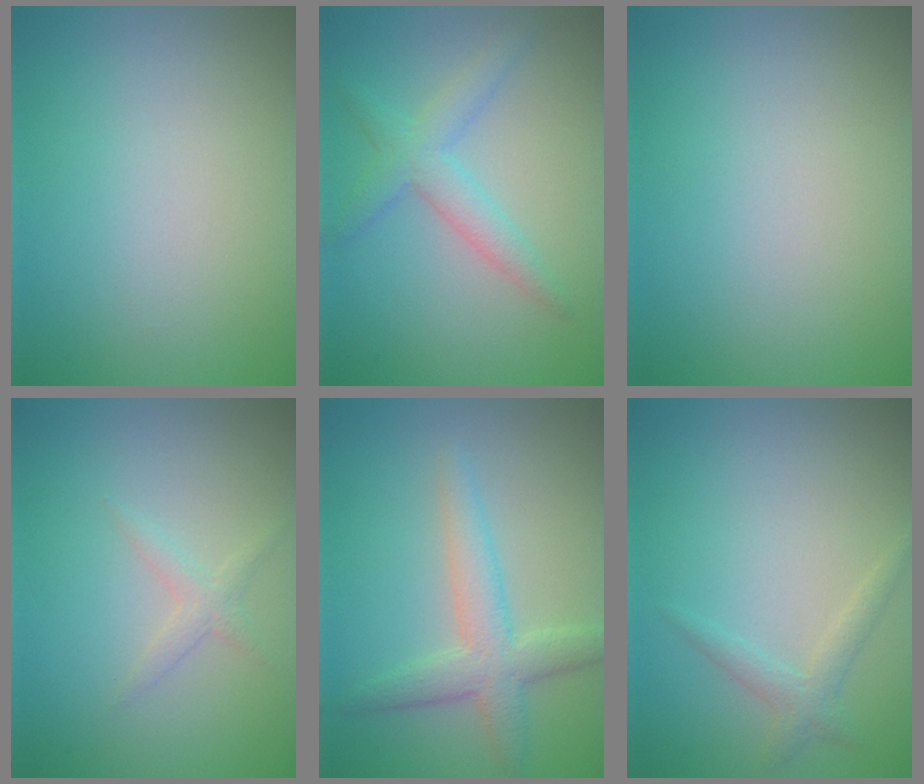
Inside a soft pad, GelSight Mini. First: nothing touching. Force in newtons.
{"total": 3.1, "press": 3.1, "slide": 0.0}
{"total": 0.0}
{"total": 1.3, "press": 1.3, "slide": 0.1}
{"total": 3.9, "press": 3.9, "slide": 0.2}
{"total": 1.7, "press": 1.7, "slide": 0.1}